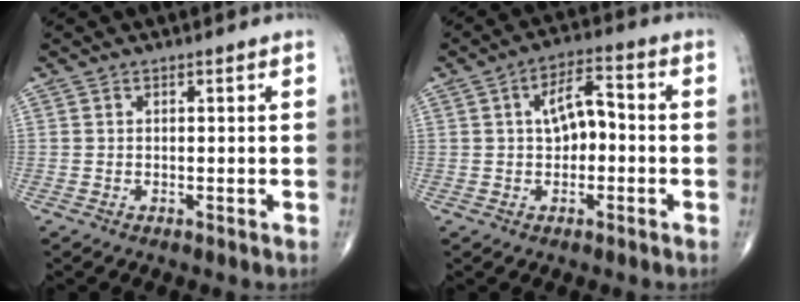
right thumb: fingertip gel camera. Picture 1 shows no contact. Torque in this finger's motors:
{"motor_torque": [0.10, 0.18, 0.33, 0.12, 0.04]}